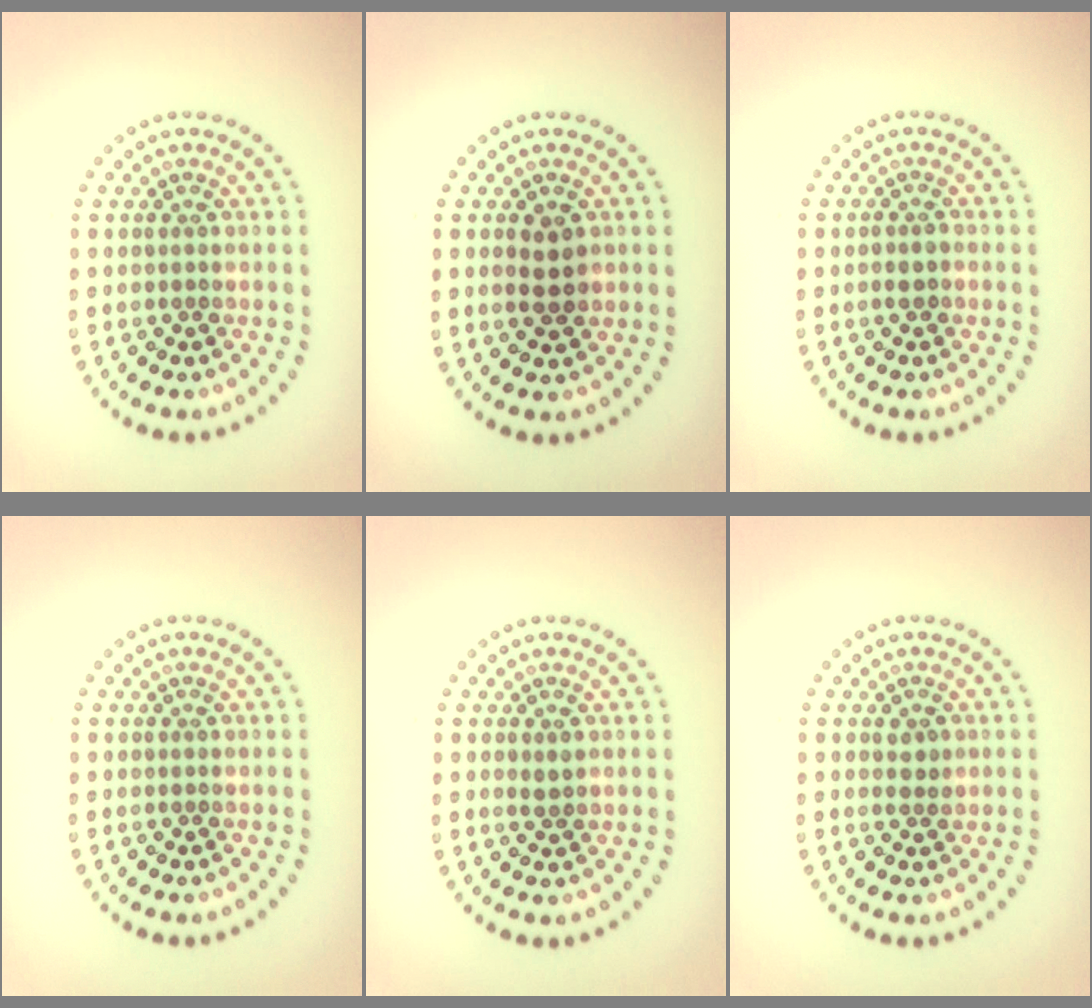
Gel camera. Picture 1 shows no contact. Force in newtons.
{"total": 2.2, "press": 2.2, "slide": 0.2}
{"total": 1.2, "press": 1.1, "slide": 0.4}
{"total": 0.0}
{"total": 0.9, "press": 0.9, "slide": 0.3}
{"total": 1.1, "press": 1.1, "slide": 0.3}